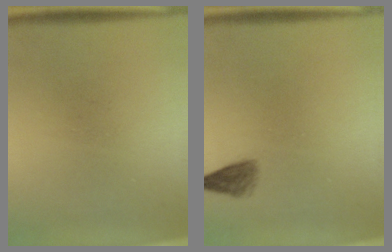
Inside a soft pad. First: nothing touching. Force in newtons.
{"total": 2.0}